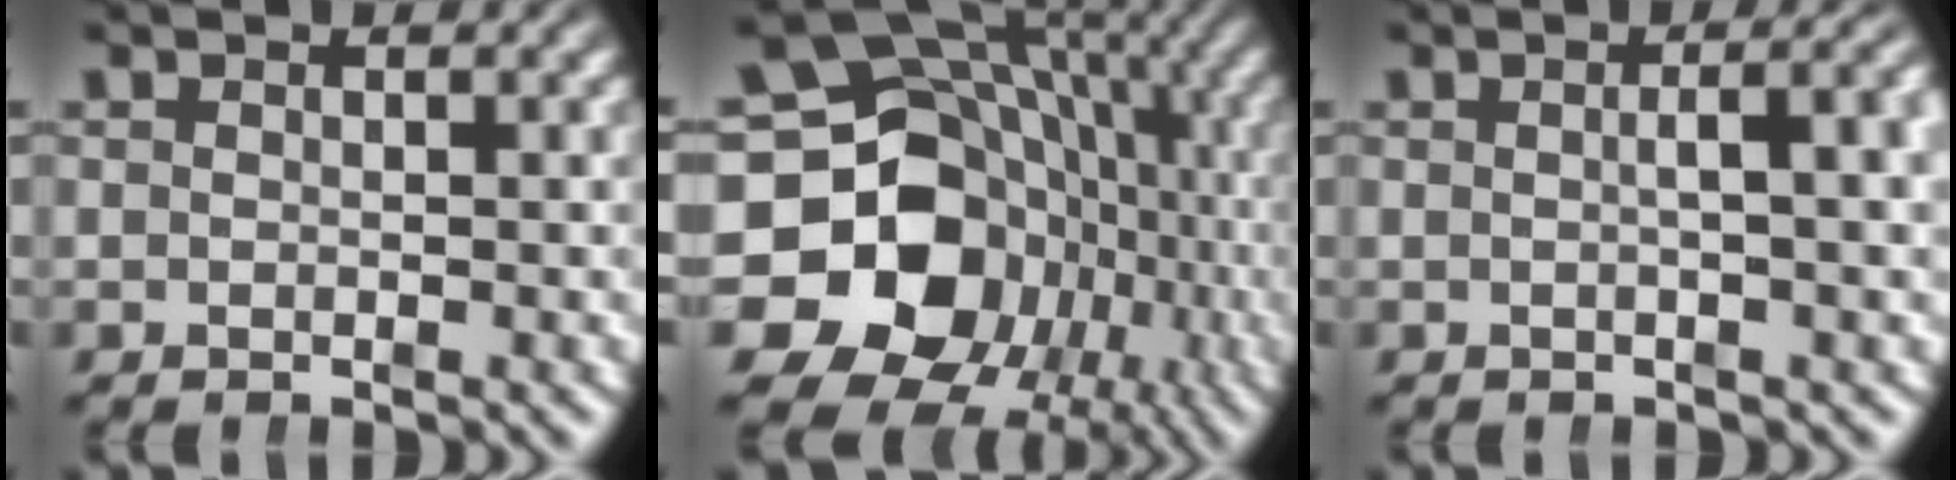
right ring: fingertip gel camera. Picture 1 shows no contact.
{"total": 20.9, "force": [-3.6, 16.7, 12.0], "torque": [-0.228, -0.086, -0.035]}
{"total": 3.3, "force": [0.0, 0.2, 3.3], "torque": [-0.026, 0.016, -0.006]}